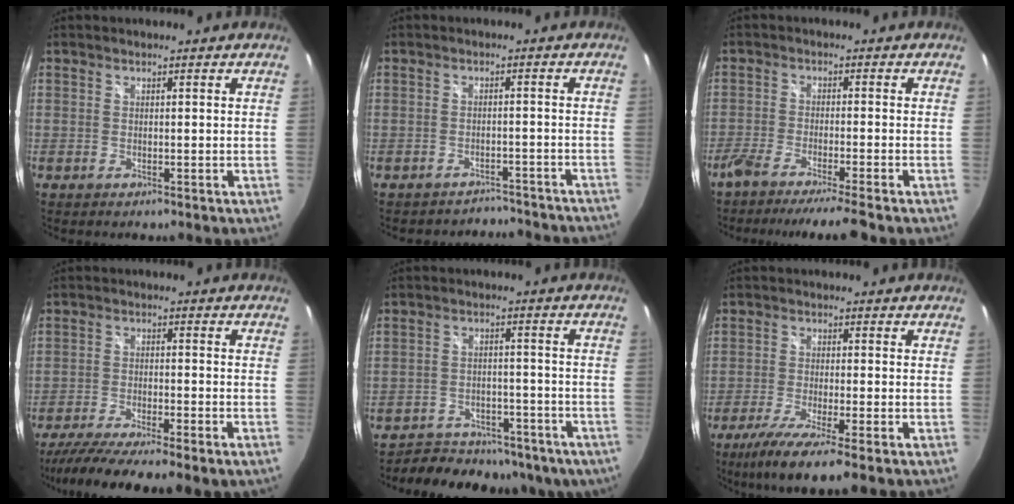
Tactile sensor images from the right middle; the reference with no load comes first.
{"total": 9.3, "force": [-8.6, 2.9, 1.9], "torque": [-0.040, 0.006, -0.102]}
{"total": 9.1, "force": [-7.9, -1.1, 4.3], "torque": [-0.087, -0.026, -0.129]}
{"total": 12.9, "force": [-10.5, 0.2, 7.5], "torque": [-0.146, -0.041, -0.168]}
{"total": 19.2, "force": [-15.3, 8.8, 7.5], "torque": [-0.149, 0.003, -0.189]}
{"total": 9.3, "force": [-6.2, 0.3, 6.9], "torque": [-0.149, -0.036, -0.109]}